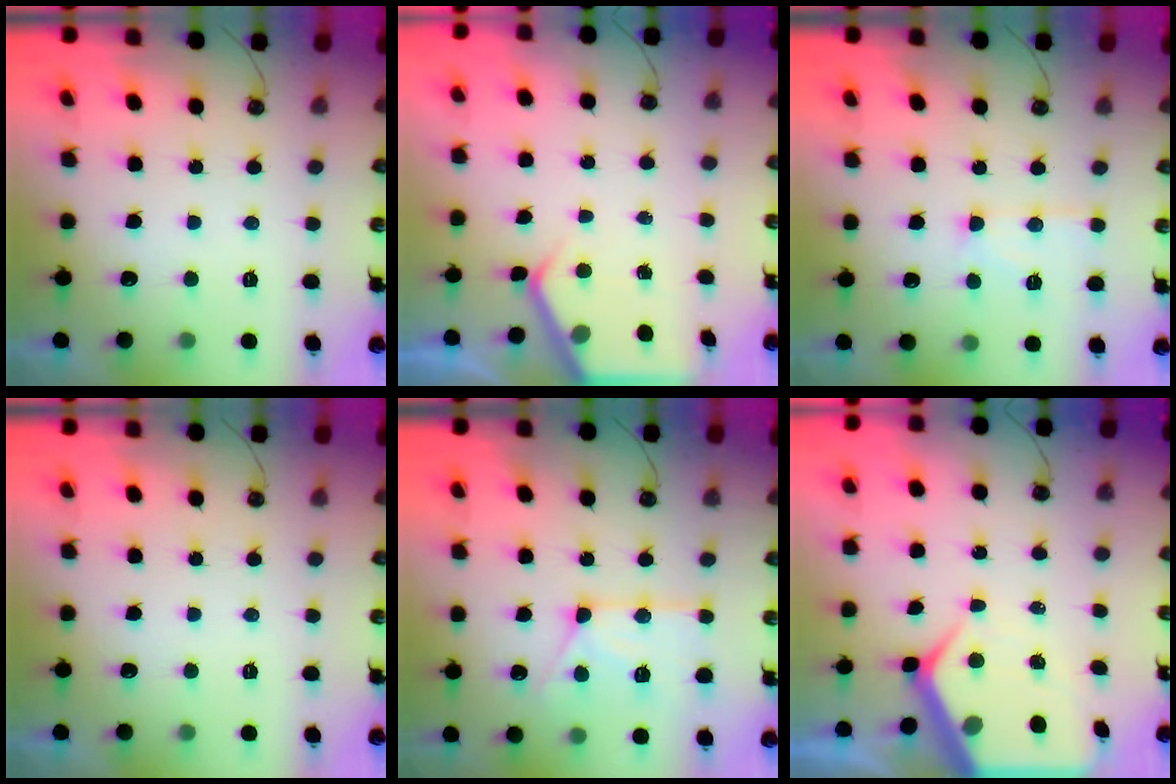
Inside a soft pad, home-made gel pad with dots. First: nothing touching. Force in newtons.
{"total": 4.3, "press": 4.2, "slide": 0.5}
{"total": 8.7, "press": 8.7, "slide": 0.2}
{"total": 0.0}
{"total": 14.1, "press": 14.1, "slide": 1.4}
{"total": 9.1, "press": 9.0, "slide": 0.8}